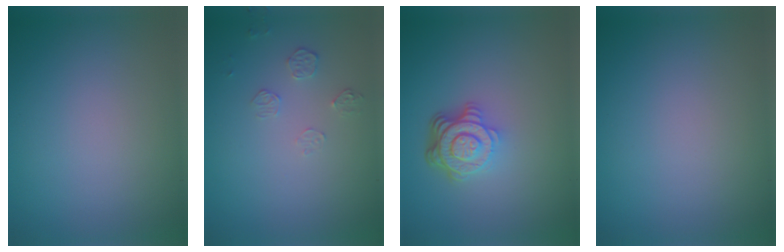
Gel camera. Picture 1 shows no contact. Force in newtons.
{"total": 1.3, "press": 0.6, "slide": 1.1}
{"total": 4.9, "press": 3.5, "slide": 3.4}
{"total": 0.0}